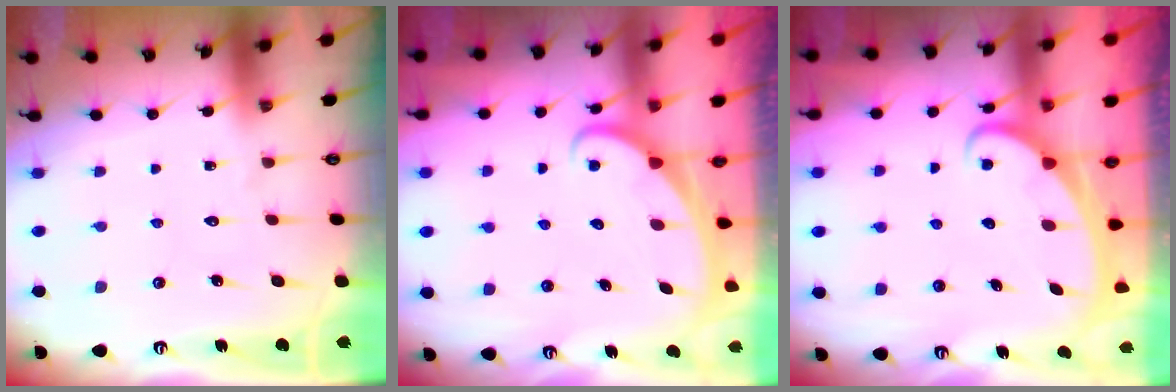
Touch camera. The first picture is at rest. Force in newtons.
{"total": 2.1, "press": 2.1, "slide": 0.2}
{"total": 2.4, "press": 2.3, "slide": 0.3}